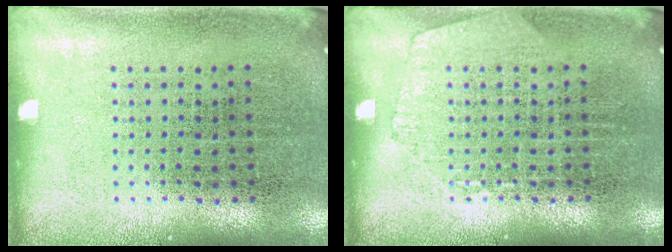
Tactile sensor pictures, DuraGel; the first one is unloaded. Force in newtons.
{"total": 1.0, "press": 1.0, "slide": 0.1}